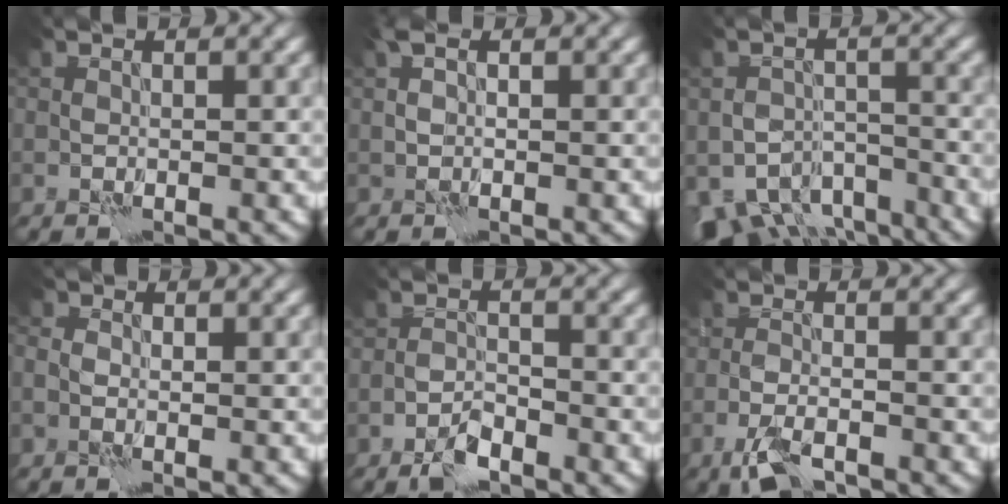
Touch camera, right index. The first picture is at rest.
{"total": 1.2, "force": [0.5, 0.5, 1.0], "torque": [-0.023, 0.007, 0.006]}
{"total": 7.5, "force": [-5.6, 4.1, 2.9], "torque": [-0.042, -0.015, -0.084]}
{"total": 1.5, "force": [0.0, 1.2, 0.9], "torque": [-0.013, 0.004, -0.007]}
{"total": 2.4, "force": [-1.9, 0.7, 1.2], "torque": [-0.023, 0.004, -0.040]}
{"total": 3.4, "force": [-2.5, 0.9, 2.2], "torque": [-0.053, -0.005, -0.056]}